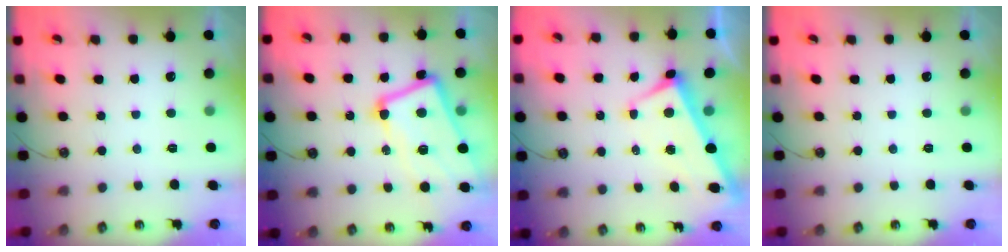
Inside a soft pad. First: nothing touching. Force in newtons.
{"total": 13.0, "press": 12.8, "slide": 2.1}
{"total": 2.5, "press": 2.4, "slide": 0.9}
{"total": 0.0}